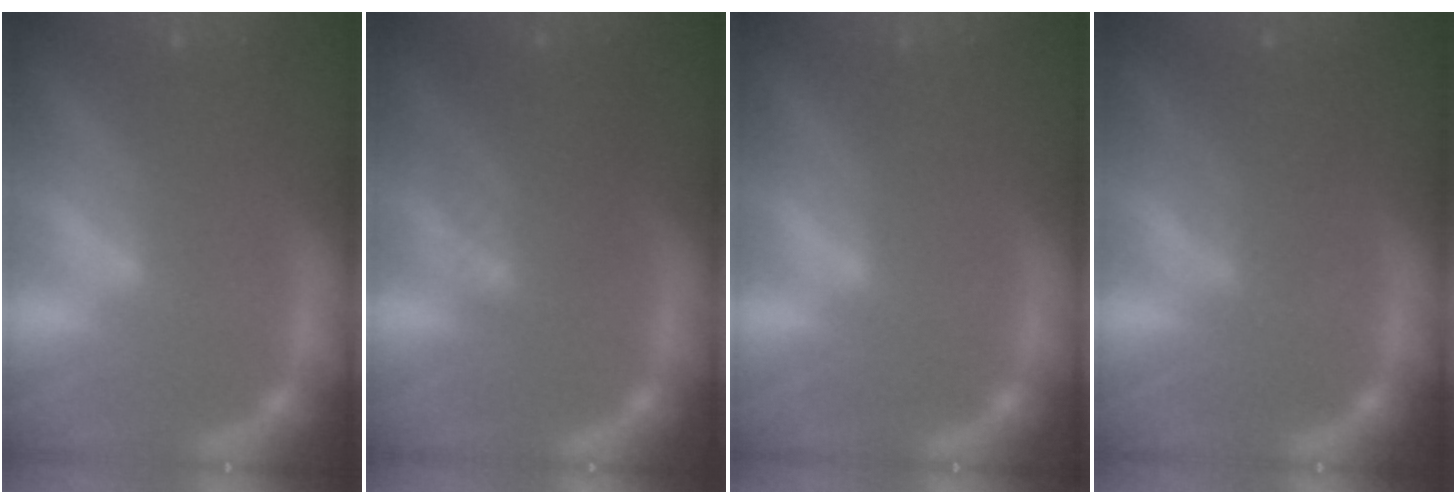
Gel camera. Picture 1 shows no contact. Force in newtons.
{"total": 5.1}
{"total": 0.0}
{"total": 3.0}